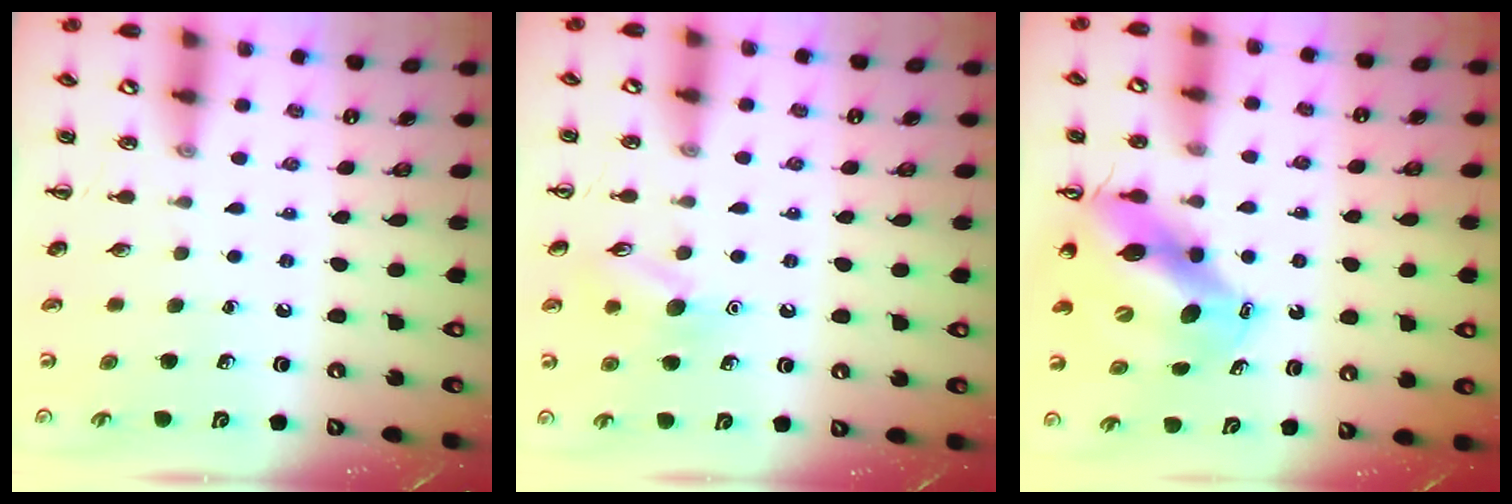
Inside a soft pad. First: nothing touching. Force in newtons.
{"total": 8.8, "press": 8.7, "slide": 1.2}
{"total": 12.5, "press": 11.9, "slide": 3.8}